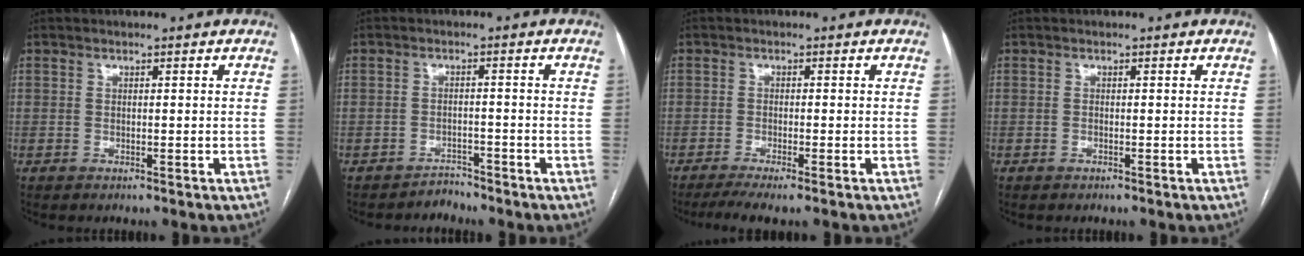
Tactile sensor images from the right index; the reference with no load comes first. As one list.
[{"total": 2.2, "force": [-2.0, 0.7, -0.6], "torque": [0.014, -0.001, -0.031]}, {"total": 4.9, "force": [-3.5, 0.1, 3.4], "torque": [-0.055, -0.009, -0.059]}, {"total": 0.0}]